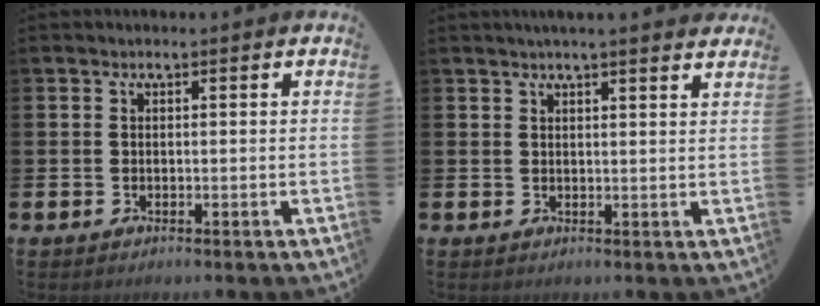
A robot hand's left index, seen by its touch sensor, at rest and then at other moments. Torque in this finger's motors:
{"motor_torque": [1.19, -0.95, 0.77, 0.21]}